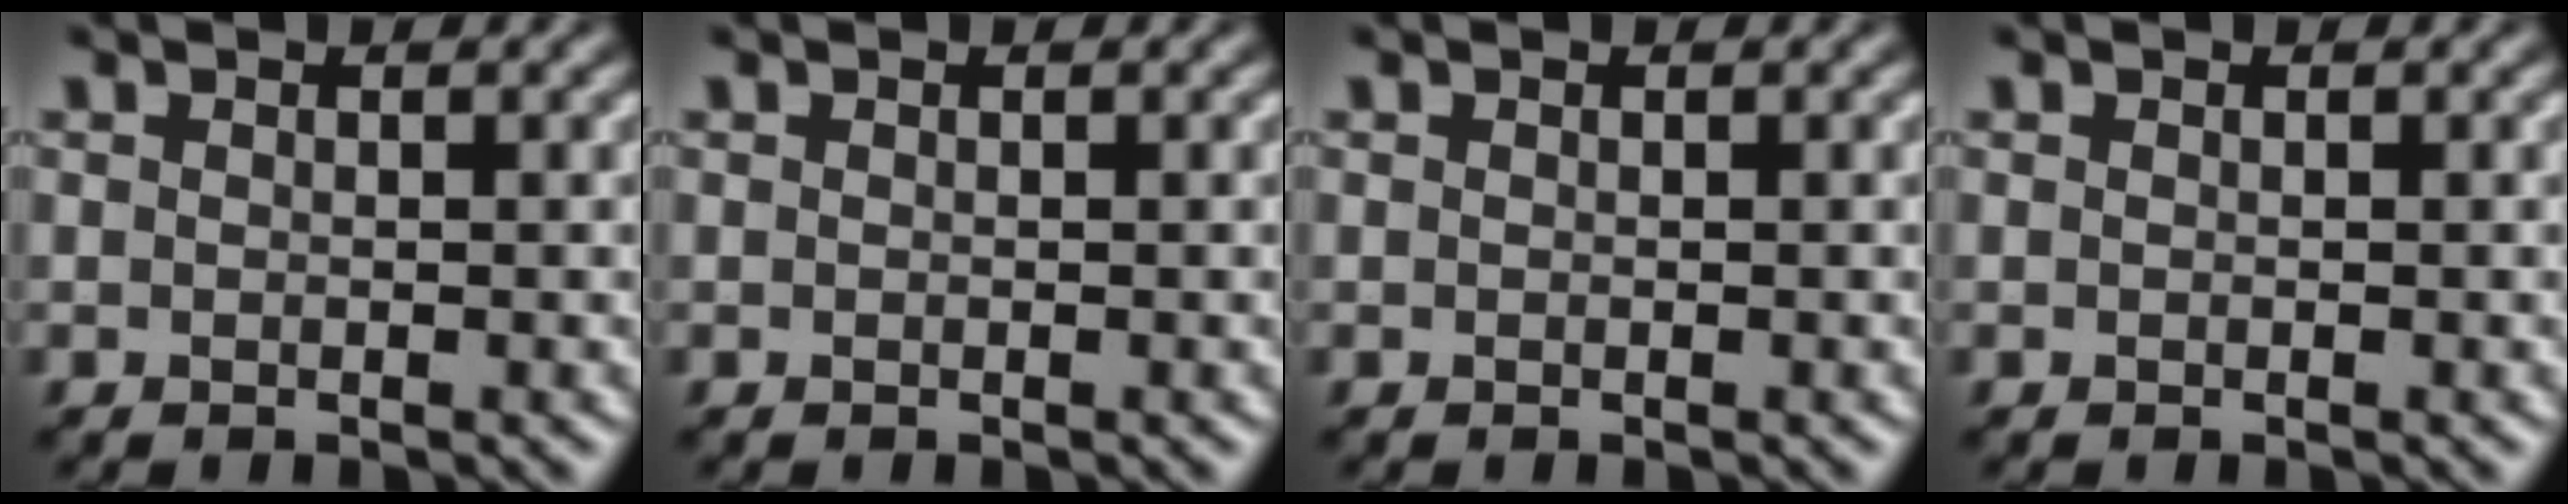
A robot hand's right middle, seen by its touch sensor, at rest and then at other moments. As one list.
[{"total": 0.0}, {"total": 0.0}, {"total": 0.0}]